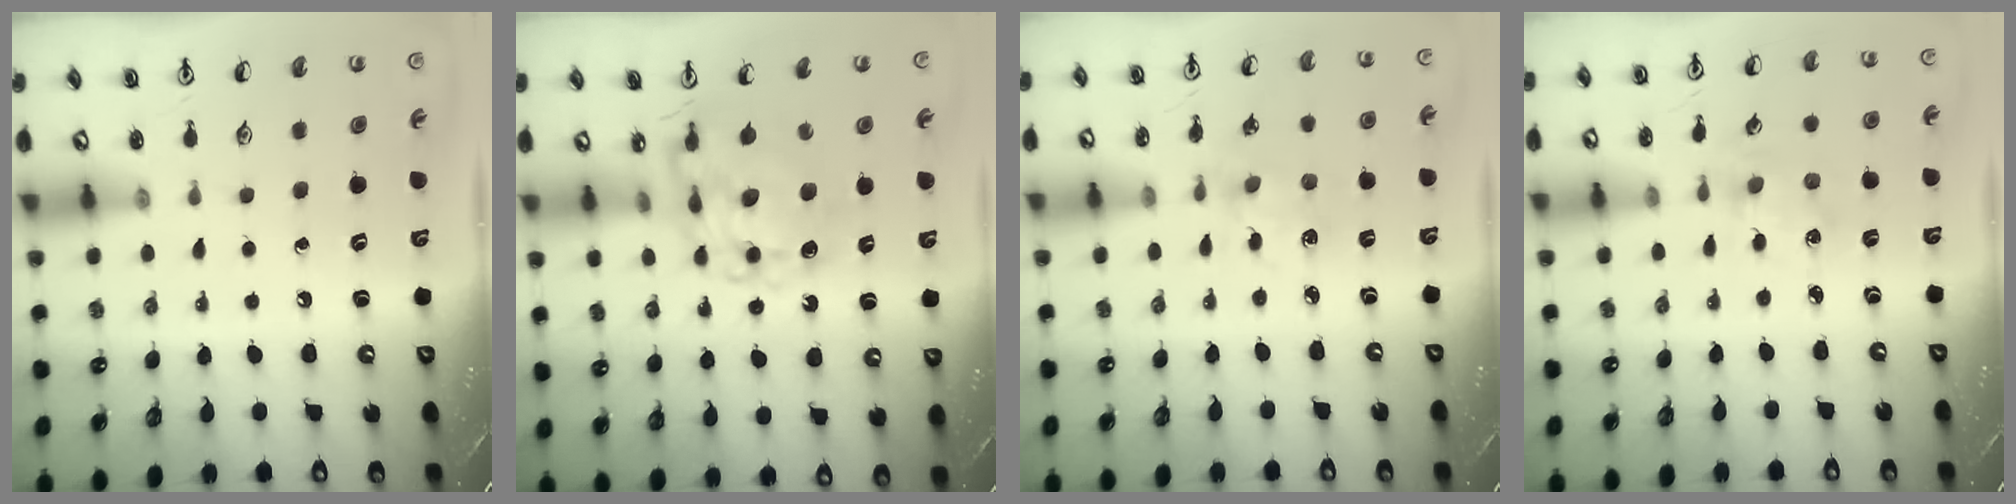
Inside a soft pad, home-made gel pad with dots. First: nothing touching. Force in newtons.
{"total": 10.0, "press": 10.0, "slide": 0.8}
{"total": 3.0, "press": 3.0, "slide": 0.2}
{"total": 1.9, "press": 1.9, "slide": 0.3}